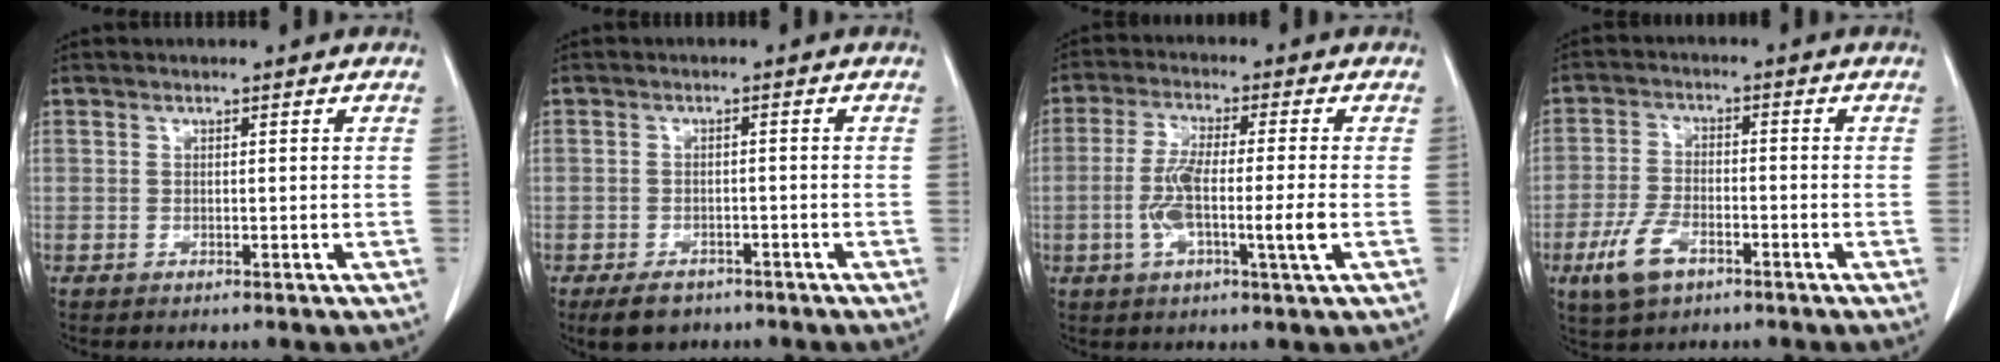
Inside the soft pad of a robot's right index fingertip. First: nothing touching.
{"total": 4.6, "force": [-3.3, 2.6, 1.9], "torque": [-0.032, -0.001, -0.048]}
{"total": 8.8, "force": [-1.8, 0.4, 8.6], "torque": [-0.163, -0.004, -0.036]}
{"total": 7.1, "force": [-3.9, 3.4, 4.8], "torque": [-0.111, -0.003, -0.071]}